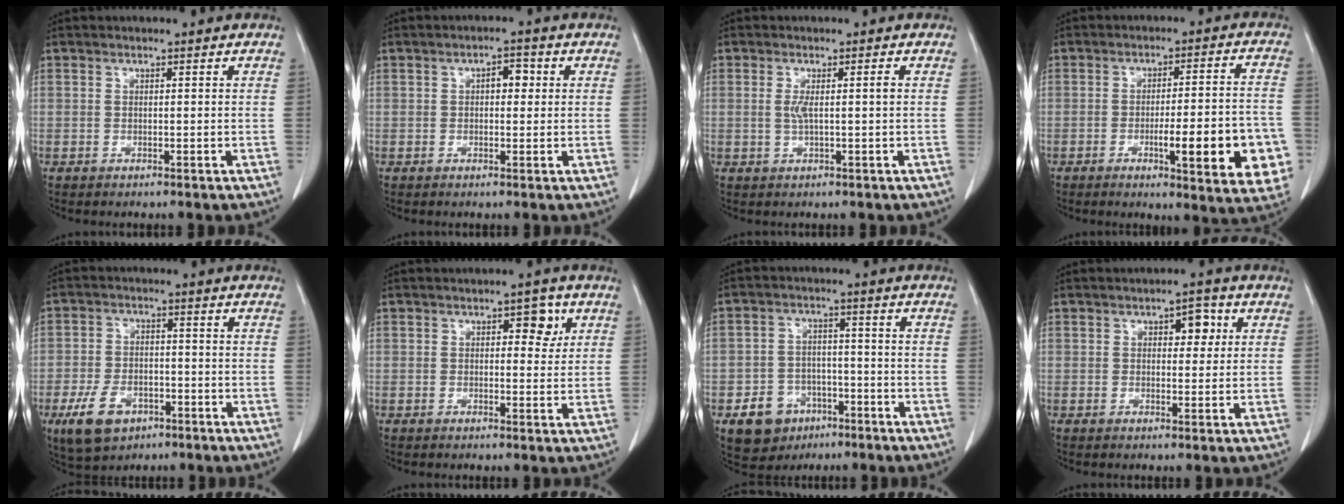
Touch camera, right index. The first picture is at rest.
{"total": 2.7, "force": [0.5, 1.4, 2.2], "torque": [-0.032, 0.011, 0.005]}
{"total": 2.5, "force": [0.1, 0.0, 2.5], "torque": [-0.050, 0.003, 0.004]}
{"total": 15.4, "force": [-4.9, 2.6, 14.3], "torque": [-0.133, 0.013, -0.053]}
{"total": 8.0, "force": [-4.1, 4.9, 4.7], "torque": [-0.097, -0.001, -0.064]}
{"total": 3.5, "force": [1.4, 1.8, 2.7], "torque": [-0.032, 0.008, 0.017]}
{"total": 7.9, "force": [-4.1, 6.2, 2.6], "torque": [-0.048, 0.010, -0.057]}
{"total": 3.7, "force": [1.3, 1.9, 2.9], "torque": [-0.037, 0.010, 0.017]}